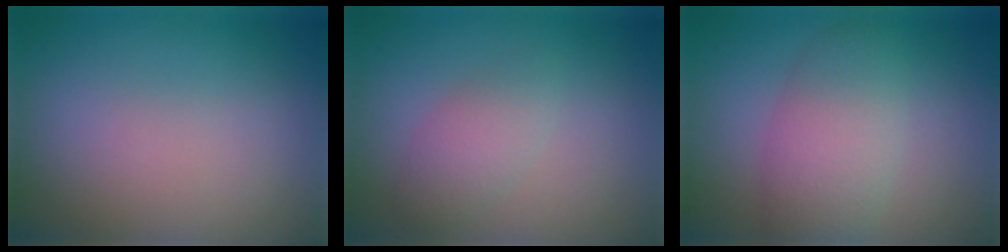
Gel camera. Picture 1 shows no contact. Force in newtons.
{"total": 2.3, "press": 2.3, "slide": 0.1}
{"total": 4.9, "press": 4.9, "slide": 0.2}